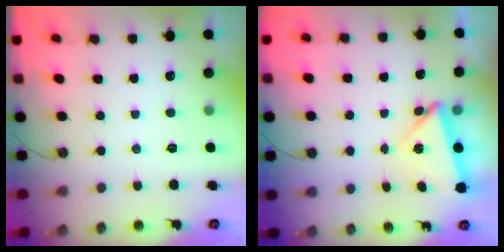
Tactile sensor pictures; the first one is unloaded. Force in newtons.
{"total": 5.4, "press": 5.4, "slide": 0.9}